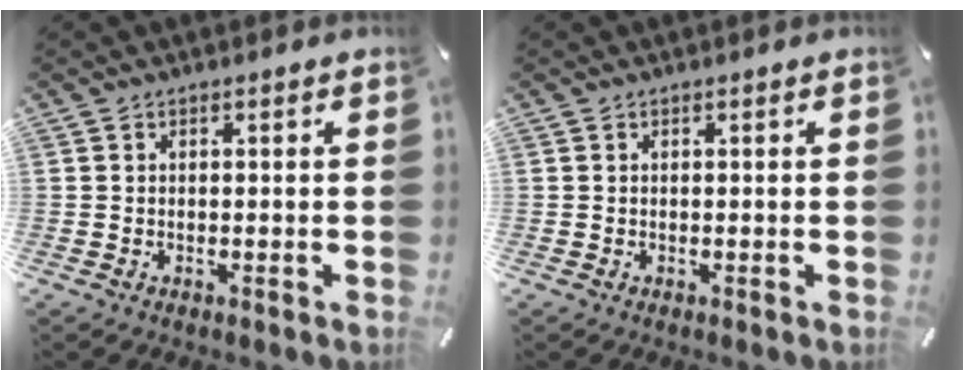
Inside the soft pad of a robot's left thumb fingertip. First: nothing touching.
{"total": 0.0}